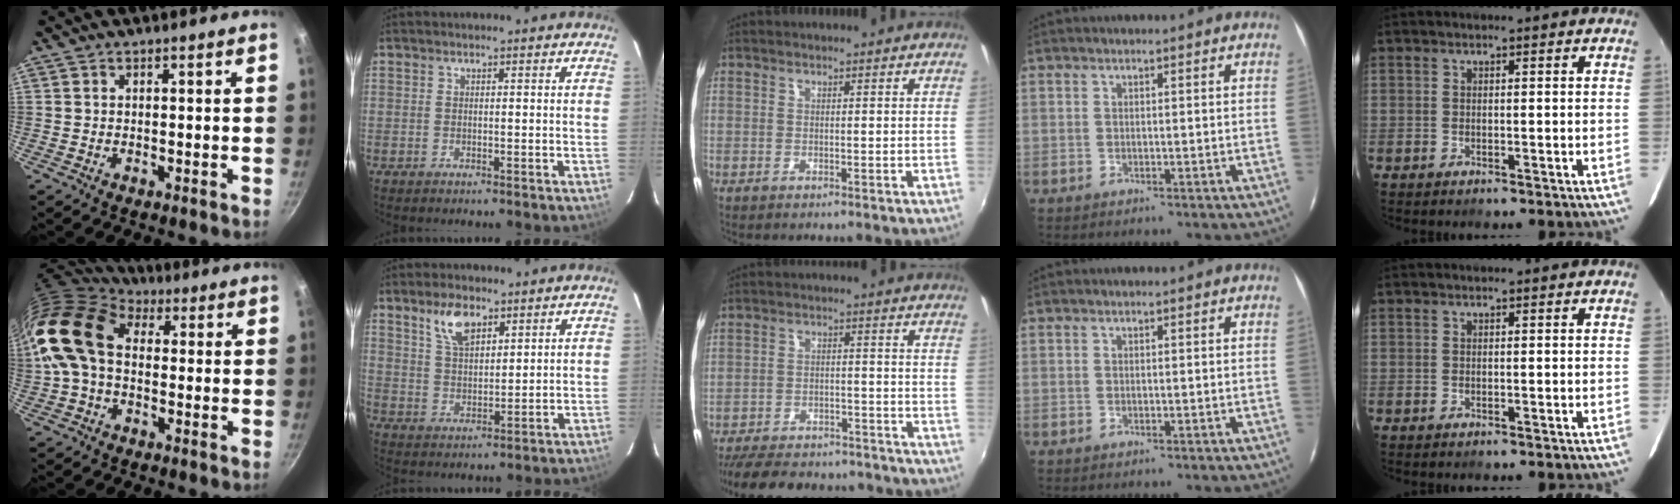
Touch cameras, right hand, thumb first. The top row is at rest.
{"thumb": {"total": 15.6, "force": [1.2, 11.0, 11.0], "torque": [-0.200, 0.025, 0.004]}, "index": {"total": 7.5, "force": [4.5, 3.5, 4.8], "torque": [-0.087, 0.011, 0.088]}, "middle": {"total": 21.2, "force": [-18.2, 7.0, 8.2], "torque": [-0.177, 0.002, -0.241]}}